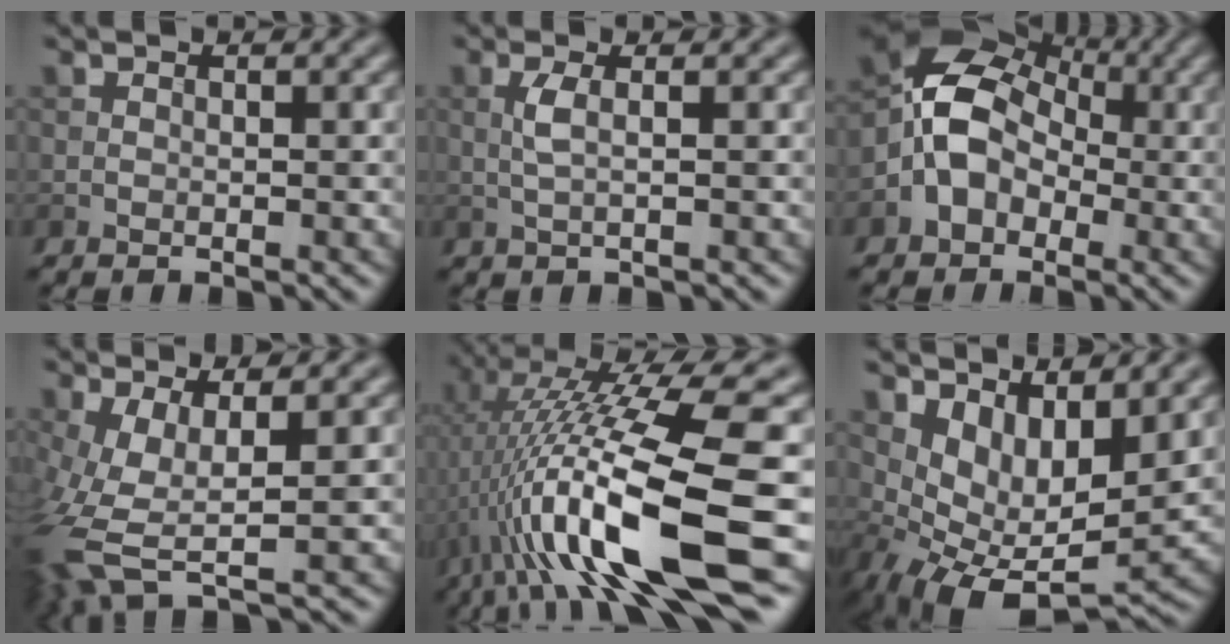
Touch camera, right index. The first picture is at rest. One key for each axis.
{"total": 1.7, "fx": 0.2, "fy": 0.3, "fz": 1.6, "tx": -0.038, "ty": 0.005, "tz": 0.005}
{"total": 6.5, "fx": -1.2, "fy": 5.1, "fz": 3.9, "tx": -0.061, "ty": 0.014, "tz": -0.041}
{"total": 7.6, "fx": -1.7, "fy": 2.8, "fz": 6.8, "tx": -0.165, "ty": -0.012, "tz": -0.031}
{"total": 15.1, "fx": -2.1, "fy": 3.2, "fz": 14.6, "tx": -0.242, "ty": 0.013, "tz": -0.025}
{"total": 7.8, "fx": 2.0, "fy": 4.3, "fz": 6.2, "tx": -0.106, "ty": -0.018, "tz": 0.045}